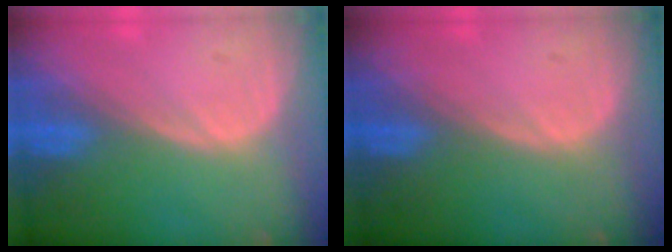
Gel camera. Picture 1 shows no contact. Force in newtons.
{"total": 0.0}